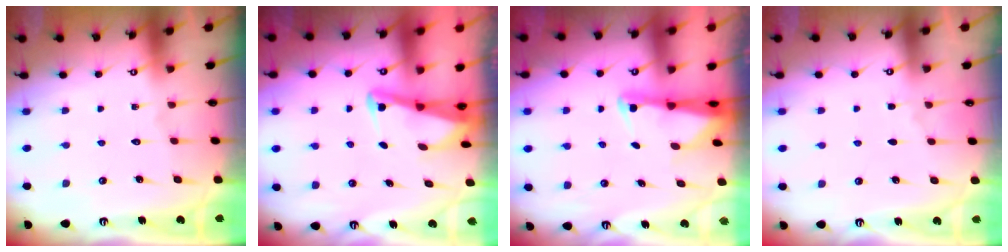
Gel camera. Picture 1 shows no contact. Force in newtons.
{"total": 3.1, "press": 3.1, "slide": 0.3}
{"total": 2.6, "press": 2.6, "slide": 0.5}
{"total": 1.2, "press": 1.2, "slide": 0.3}